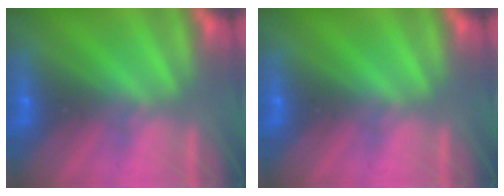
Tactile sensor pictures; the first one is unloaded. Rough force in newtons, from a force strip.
{"total": 0.0}